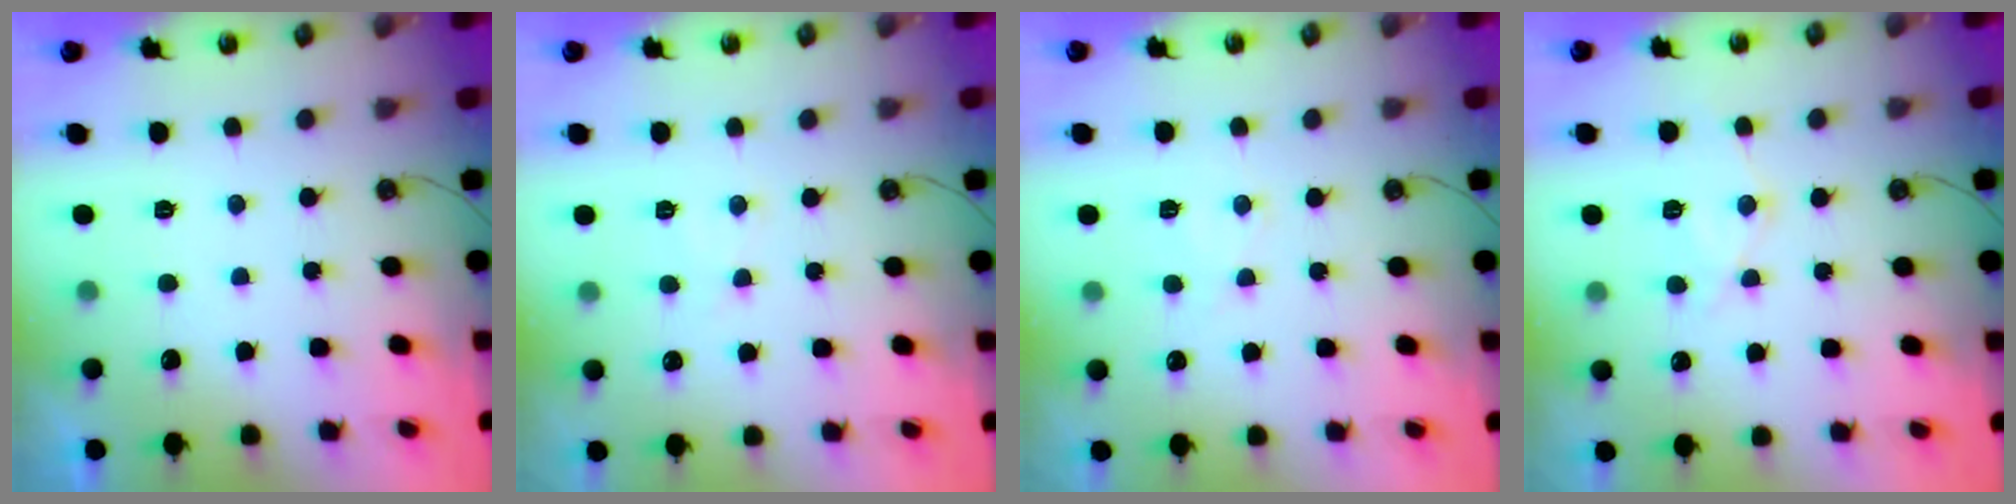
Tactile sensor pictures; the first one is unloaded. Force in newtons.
{"total": 6.3, "press": 6.2, "slide": 0.8}
{"total": 6.8, "press": 6.7, "slide": 0.6}
{"total": 10.6, "press": 10.6, "slide": 0.9}